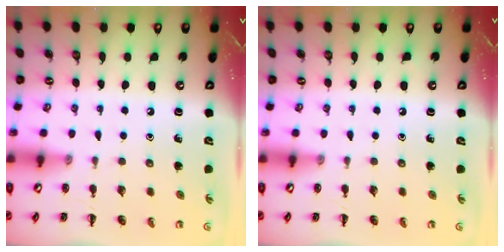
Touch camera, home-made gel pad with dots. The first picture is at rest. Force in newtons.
{"total": 0.0}